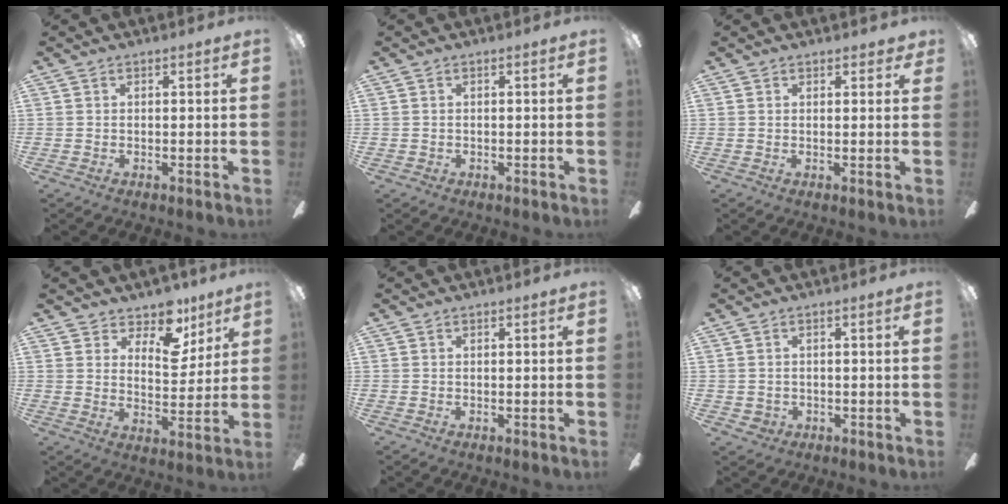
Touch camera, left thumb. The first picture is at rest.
{"total": 0.8, "force": [-0.2, 0.6, 0.4], "torque": [-0.008, 0.003, -0.006]}
{"total": 1.5, "force": [1.0, 0.7, 1.0], "torque": [-0.004, -0.006, 0.014]}
{"total": 10.7, "force": [7.6, 5.9, 4.7], "torque": [-0.072, -0.043, 0.139]}
{"total": 0.0}
{"total": 1.9, "force": [-0.4, 1.7, 0.7], "torque": [-0.015, 0.002, -0.010]}